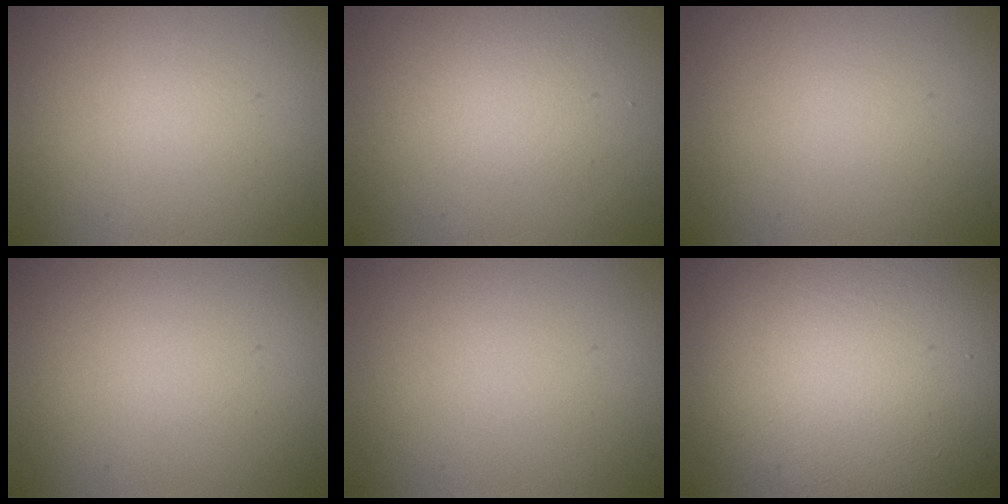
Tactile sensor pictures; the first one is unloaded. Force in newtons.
{"total": 2.2, "press": 2.2, "slide": 0.1}
{"total": 0.0}
{"total": 0.0}
{"total": 0.0}
{"total": 16.6, "press": 16.6, "slide": 0.4}